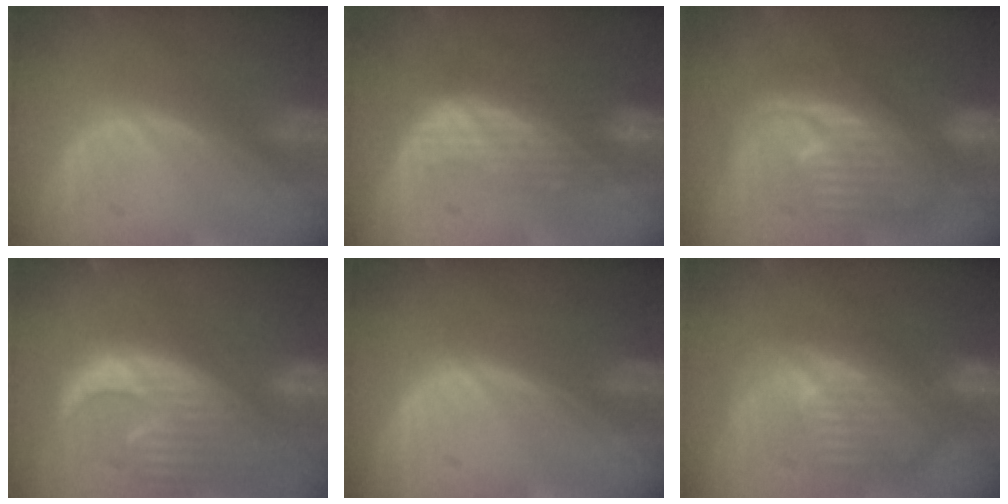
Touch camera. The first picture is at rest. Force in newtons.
{"total": 7.6, "press": 7.1, "slide": 2.8}
{"total": 11.4, "press": 11.3, "slide": 1.1}
{"total": 13.6, "press": 11.5, "slide": 7.2}
{"total": 0.0}
{"total": 10.9, "press": 9.6, "slide": 5.1}